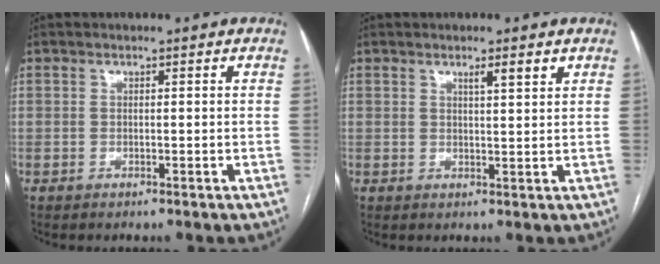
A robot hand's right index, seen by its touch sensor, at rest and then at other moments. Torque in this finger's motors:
{"motor_torque": [0.09, -0.01, 0.01, 0.02]}